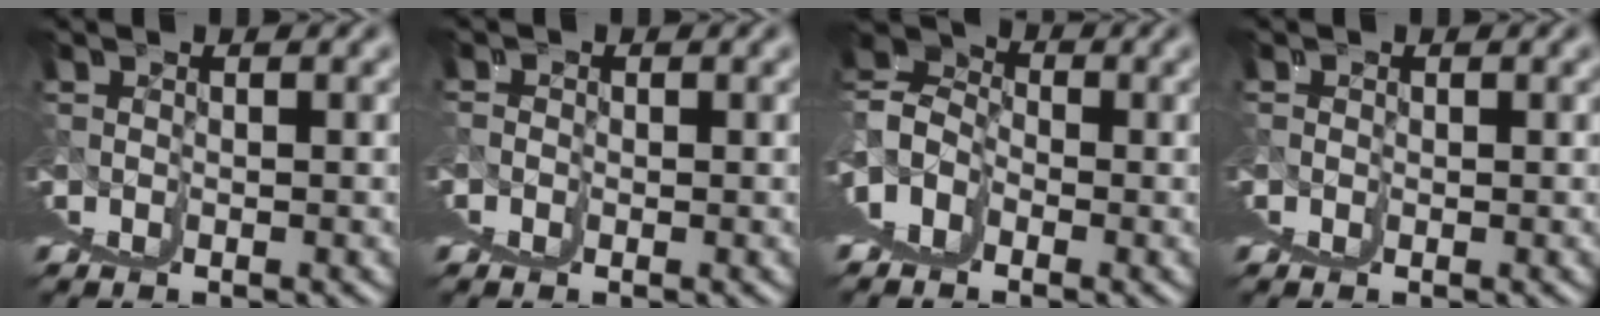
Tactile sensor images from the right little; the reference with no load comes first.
{"total": 0.8, "force": [0.7, 0.0, -0.3], "torque": [0.010, 0.006, 0.008]}
{"total": 8.1, "force": [2.6, 5.4, 5.5], "torque": [-0.073, 0.018, 0.031]}
{"total": 0.0}